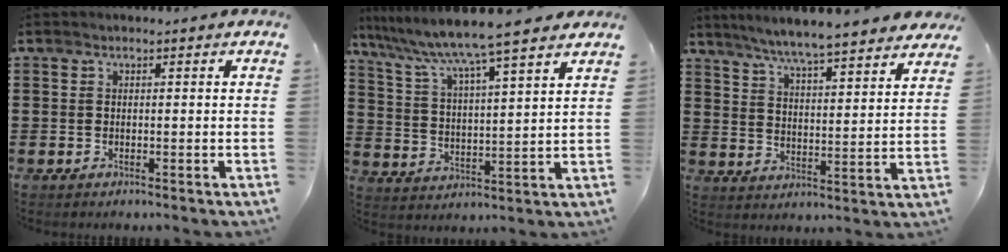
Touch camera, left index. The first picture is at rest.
{"total": 7.9, "force": [7.0, -0.8, 3.5], "torque": [-0.098, -0.045, 0.113]}
{"total": 5.9, "force": [5.5, -0.4, 2.0], "torque": [-0.064, -0.035, 0.092]}